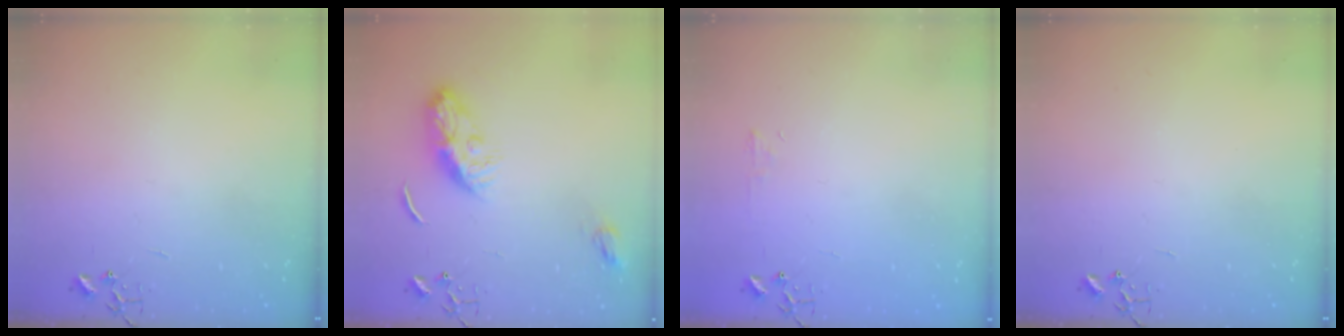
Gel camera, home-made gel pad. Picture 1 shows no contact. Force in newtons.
{"total": 10.6, "press": 10.5, "slide": 0.7}
{"total": 4.8, "press": 4.7, "slide": 0.7}
{"total": 0.0}